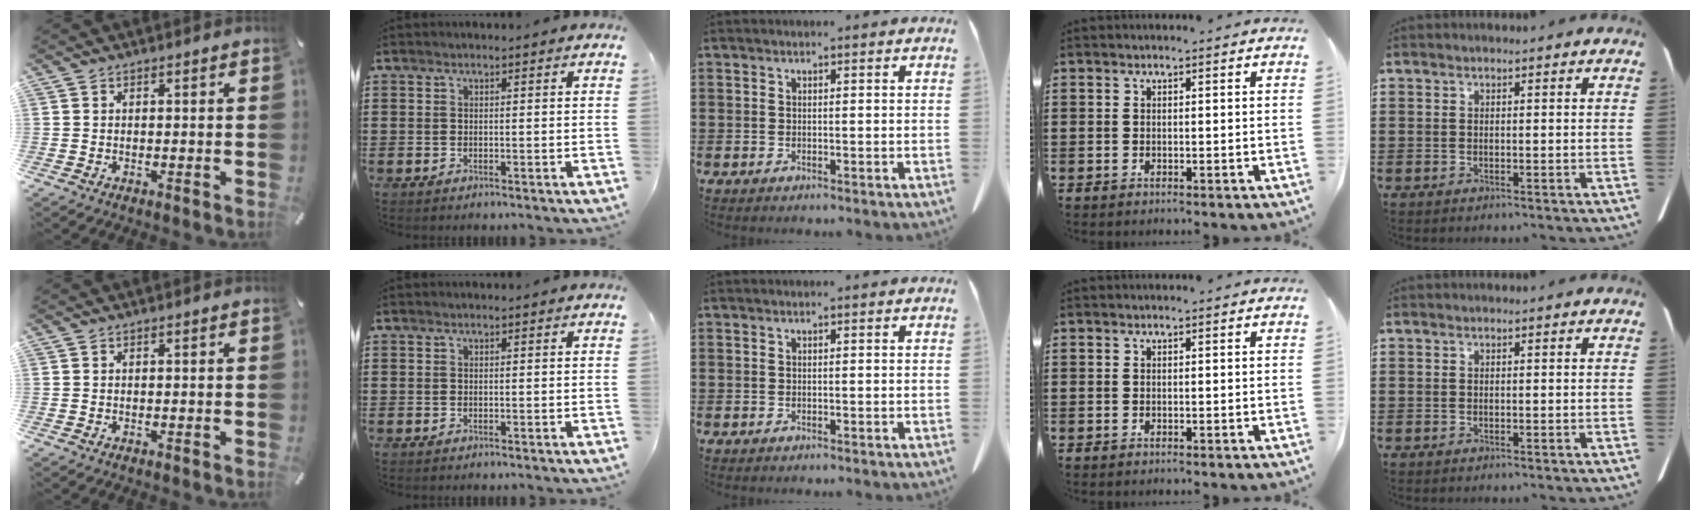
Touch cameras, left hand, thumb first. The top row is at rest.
{}